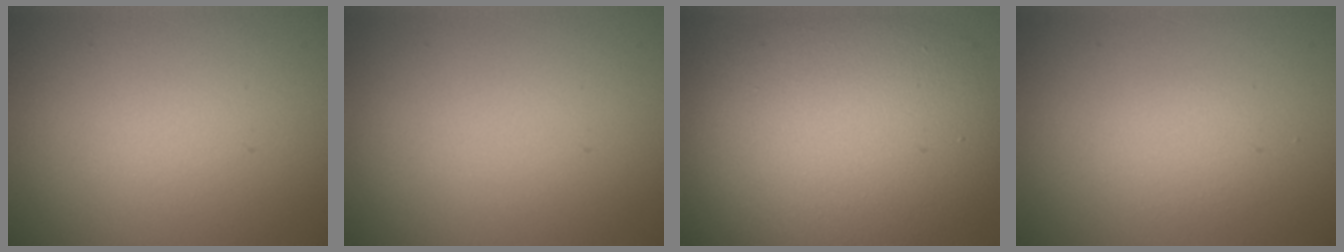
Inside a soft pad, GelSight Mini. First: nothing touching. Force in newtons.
{"total": 0.0}
{"total": 11.8, "press": 11.8, "slide": 0.9}
{"total": 1.5, "press": 1.5, "slide": 0.1}